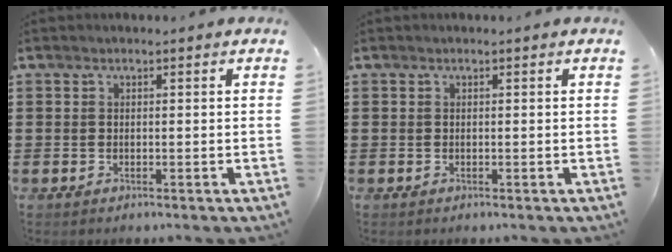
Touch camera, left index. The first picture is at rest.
{"total": 0.0}